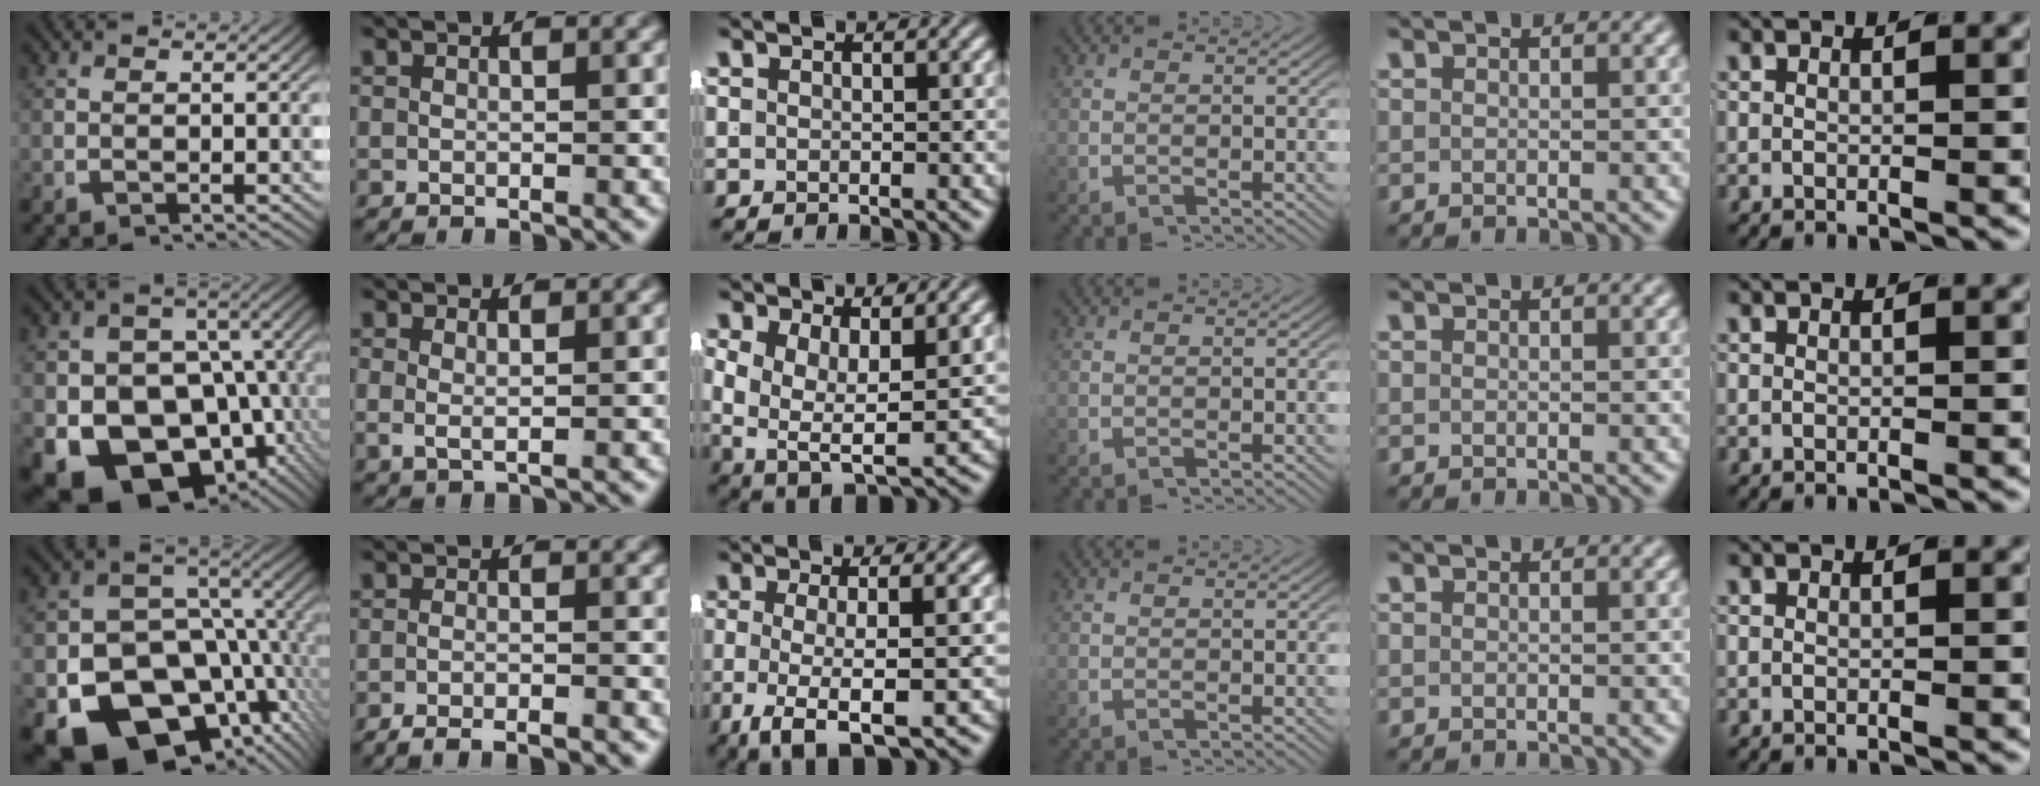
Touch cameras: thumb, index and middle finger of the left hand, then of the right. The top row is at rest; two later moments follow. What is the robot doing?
{"motion": "lift_and_place", "object": "shorts"}